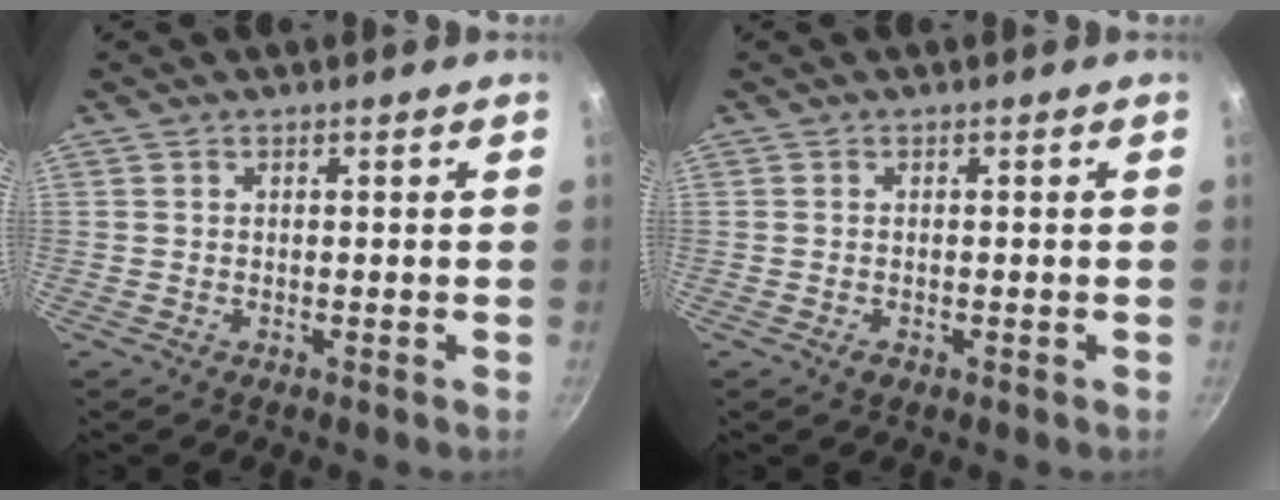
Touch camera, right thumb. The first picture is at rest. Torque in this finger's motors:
{"motor_torque": [-0.32, 0.08, -0.19, 0.06, 0.04]}